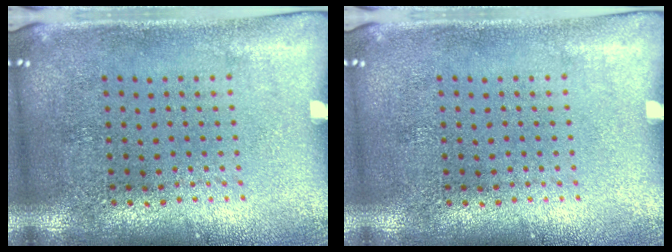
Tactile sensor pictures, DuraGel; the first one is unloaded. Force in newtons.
{"total": 0.0}